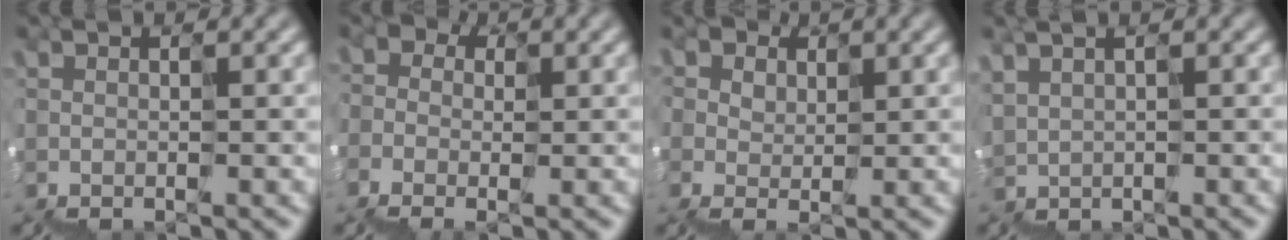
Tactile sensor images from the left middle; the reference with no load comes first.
{"total": 2.4, "force": [-1.1, 2.1, 0.5], "torque": [-0.036, 0.006, -0.021]}
{"total": 2.1, "force": [0.9, 1.9, 0.1], "torque": [-0.020, 0.010, 0.017]}
{"total": 0.9, "force": [0.9, 0.2, -0.2], "torque": [-0.022, 0.013, 0.031]}